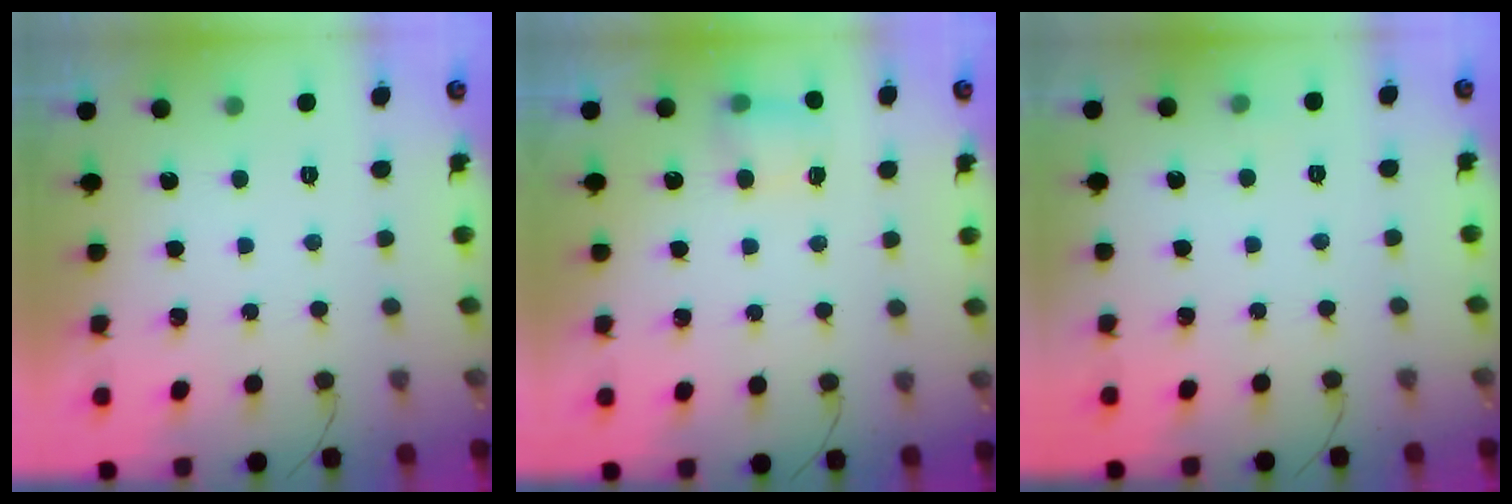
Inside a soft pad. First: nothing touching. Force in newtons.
{"total": 4.4, "press": 4.3, "slide": 1.0}
{"total": 3.4, "press": 2.5, "slide": 2.3}